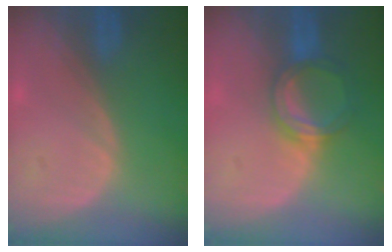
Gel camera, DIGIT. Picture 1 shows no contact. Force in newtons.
{"total": 5.2, "press": 5.0, "slide": 1.5}